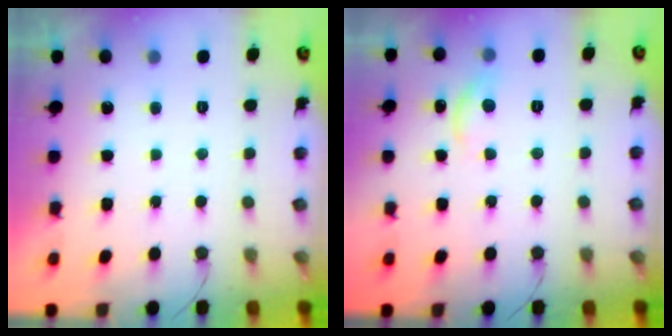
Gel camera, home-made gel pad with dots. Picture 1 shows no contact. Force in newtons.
{"total": 8.5, "press": 8.4, "slide": 0.5}